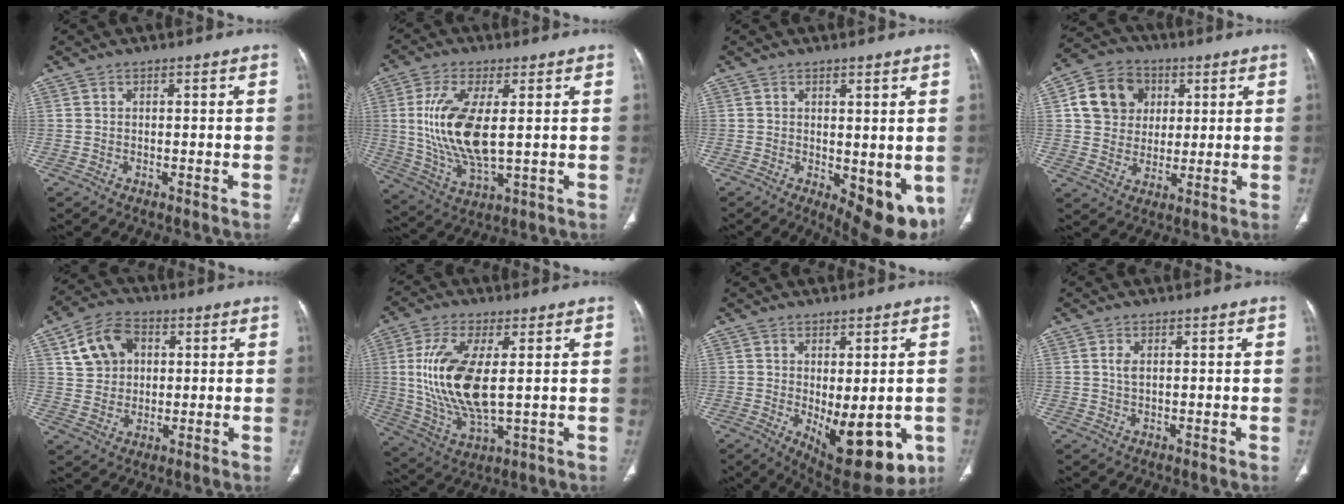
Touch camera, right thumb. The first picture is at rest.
{"total": 14.1, "force": [1.6, 5.6, 12.8], "torque": [-0.272, -0.020, 0.039]}
{"total": 10.0, "force": [-1.5, 4.3, 8.9], "torque": [-0.097, -0.023, -0.006]}
{"total": 12.1, "force": [3.2, 10.4, 5.2], "torque": [-0.069, 0.000, 0.052]}
{"total": 10.0, "force": [3.2, 7.8, 5.4], "torque": [-0.076, 0.004, 0.058]}
{"total": 15.3, "force": [1.8, 6.2, 13.9], "torque": [-0.295, -0.019, 0.043]}
{"total": 14.8, "force": [-3.7, 6.5, 12.7], "torque": [-0.154, -0.018, -0.030]}
{"total": 1.6, "force": [0.5, 0.7, 1.3], "torque": [-0.030, 0.000, 0.012]}